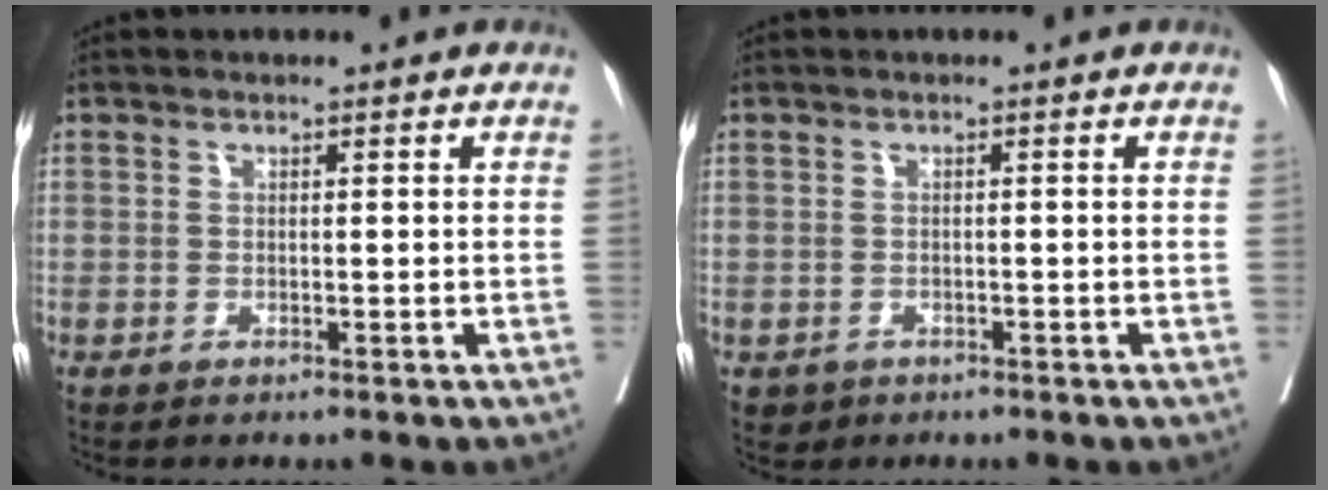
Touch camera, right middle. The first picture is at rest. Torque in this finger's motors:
{"motor_torque": [0.23, -0.17, 0.02, 0.00]}